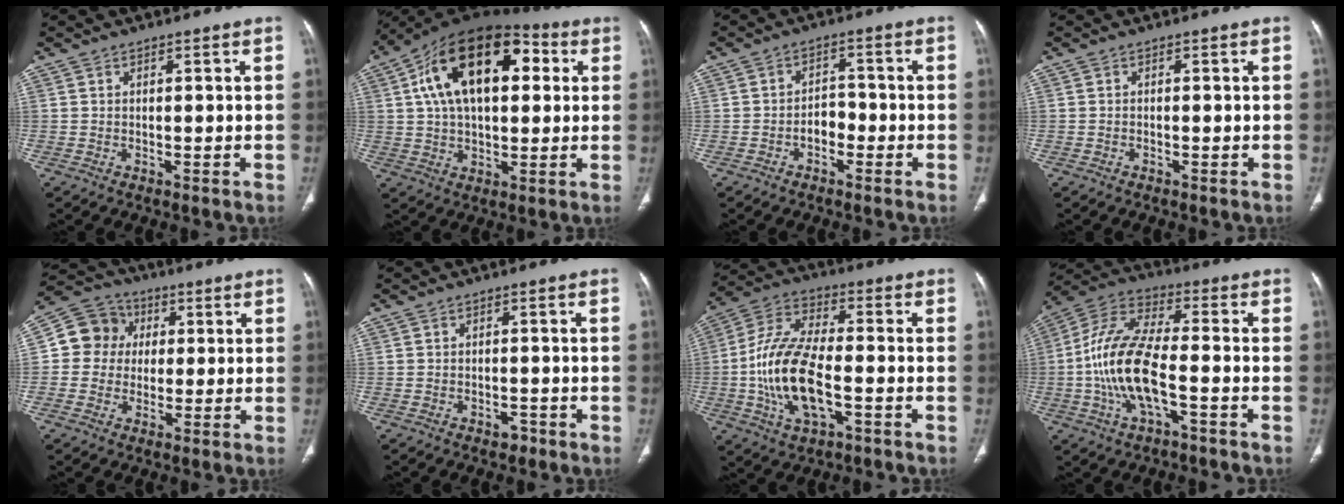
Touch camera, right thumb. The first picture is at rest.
{"total": 21.6, "force": [5.4, 12.1, 17.0], "torque": [-0.264, 0.025, 0.076]}
{"total": 3.5, "force": [-1.6, 2.4, 2.0], "torque": [-0.014, 0.023, -0.032]}
{"total": 0.0}
{"total": 9.3, "force": [1.1, 8.6, 3.3], "torque": [-0.034, 0.015, 0.008]}
{"total": 1.7, "force": [-1.1, 1.1, 0.7], "torque": [-0.006, 0.005, -0.013]}
{"total": 16.1, "force": [-3.5, 7.4, 13.8], "torque": [-0.280, 0.023, -0.066]}
{"total": 14.9, "force": [-3.5, 5.6, 13.3], "torque": [-0.281, 0.035, -0.067]}